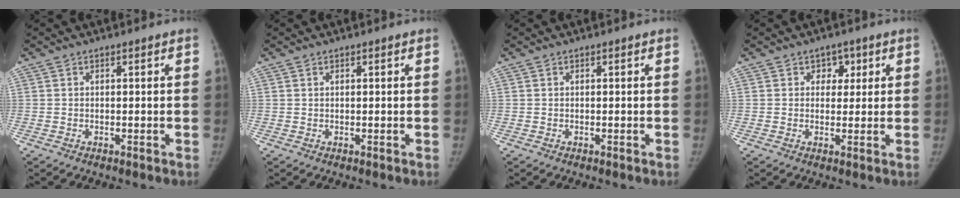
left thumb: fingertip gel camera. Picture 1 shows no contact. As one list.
[{"total": 0.0}, {"total": 0.0}, {"total": 3.3, "force": [1.3, 2.7, 1.2], "torque": [0.018, -0.001, 0.013]}]